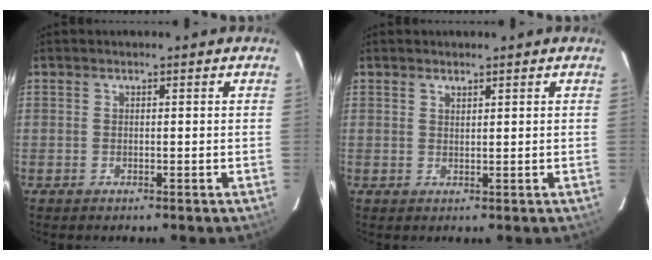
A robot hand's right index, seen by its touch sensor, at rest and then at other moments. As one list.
[{"total": 1.0, "force": [0.9, 0.3, 0.4], "torque": [-0.006, 0.000, 0.016]}]